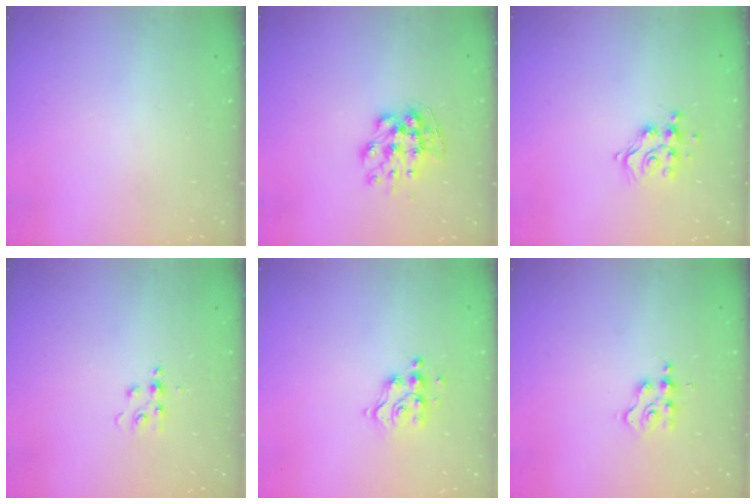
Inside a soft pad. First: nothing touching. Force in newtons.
{"total": 10.0, "press": 9.9, "slide": 0.6}
{"total": 10.7, "press": 10.6, "slide": 0.8}
{"total": 4.7, "press": 4.7, "slide": 0.5}
{"total": 8.0, "press": 8.0, "slide": 0.3}
{"total": 2.7, "press": 2.6, "slide": 0.4}